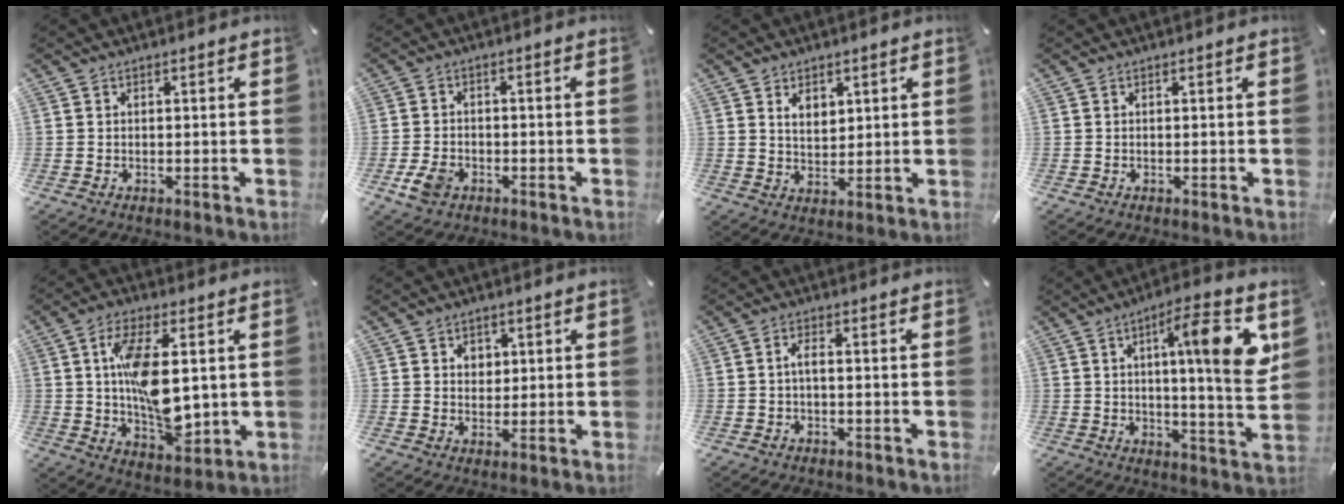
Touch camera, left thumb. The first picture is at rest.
{"total": 5.2, "force": [-2.4, 3.6, 2.9], "torque": [-0.072, 0.004, -0.046]}
{"total": 4.5, "force": [2.4, 3.3, 1.8], "torque": [-0.030, -0.005, 0.041]}
{"total": 0.0}
{"total": 14.1, "force": [1.4, 7.1, 12.1], "torque": [-0.233, -0.011, 0.022]}
{"total": 3.3, "force": [1.1, 3.0, 0.8], "torque": [0.000, -0.004, 0.013]}
{"total": 2.5, "force": [-0.7, 1.0, 2.2], "torque": [-0.048, 0.003, -0.015]}
{"total": 15.7, "force": [4.8, 2.3, 14.8], "torque": [-0.215, -0.019, 0.061]}